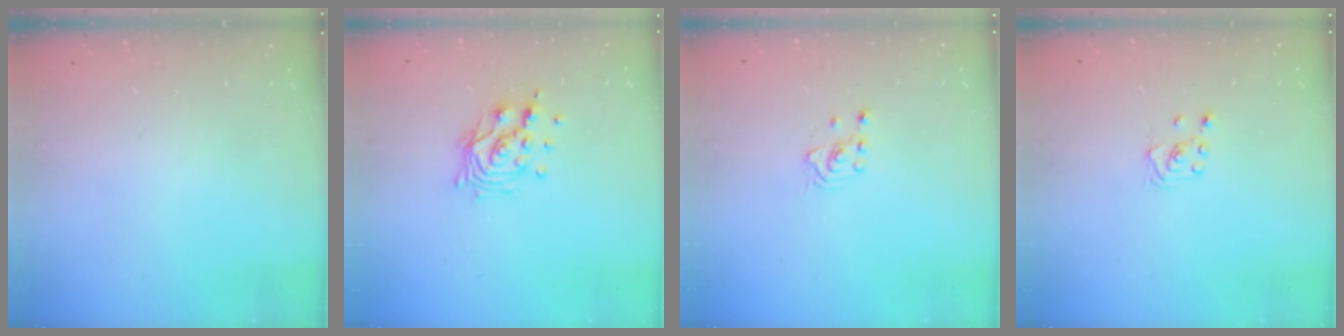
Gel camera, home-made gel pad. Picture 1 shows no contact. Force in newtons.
{"total": 11.1, "press": 11.0, "slide": 0.9}
{"total": 1.6, "press": 1.5, "slide": 0.2}
{"total": 3.0, "press": 2.9, "slide": 0.3}